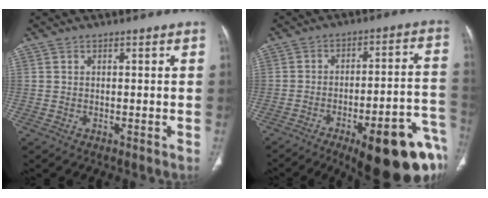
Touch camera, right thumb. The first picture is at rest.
{"total": 23.1, "force": [-12.3, 6.5, 18.5], "torque": [-0.180, 0.064, -0.165]}